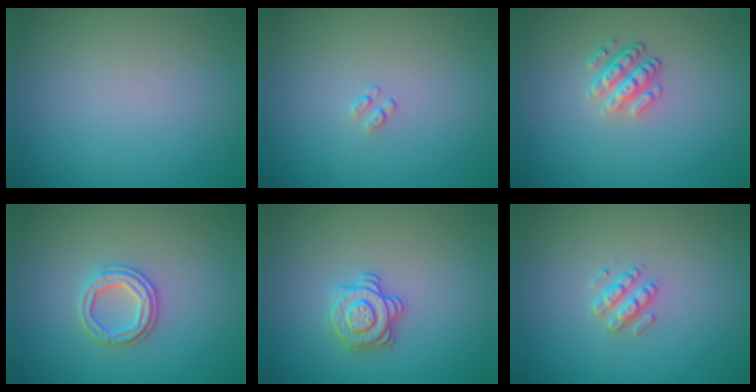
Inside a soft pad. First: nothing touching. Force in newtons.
{"total": 0.6, "press": 0.4, "slide": 0.5}
{"total": 2.8, "press": 2.3, "slide": 1.5}
{"total": 2.4, "press": 2.4, "slide": 0.4}
{"total": 2.8, "press": 2.7, "slide": 0.7}
{"total": 2.1, "press": 2.0, "slide": 0.5}